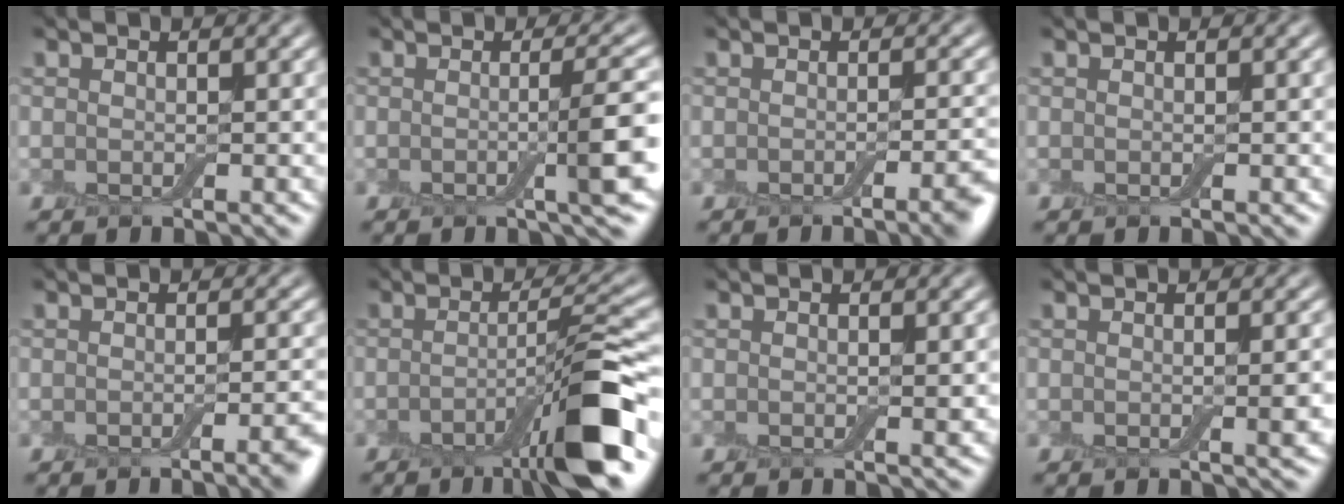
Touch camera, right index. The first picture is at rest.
{"total": 4.1, "force": [-0.6, 0.5, 4.0], "torque": [-0.055, 0.000, -0.014]}
{"total": 3.2, "force": [-1.7, 0.7, 2.7], "torque": [-0.025, 0.001, -0.025]}
{"total": 0.0}
{"total": 2.9, "force": [-1.5, 0.6, 2.4], "torque": [-0.022, 0.002, -0.024]}
{"total": 7.9, "force": [-3.2, 0.9, 7.2], "torque": [-0.104, 0.008, -0.061]}
{"total": 0.8, "force": [-0.1, 0.1, 0.7], "torque": [-0.010, -0.002, -0.001]}
{"total": 1.6, "force": [-0.3, 0.1, 1.5], "torque": [-0.024, -0.003, -0.003]}